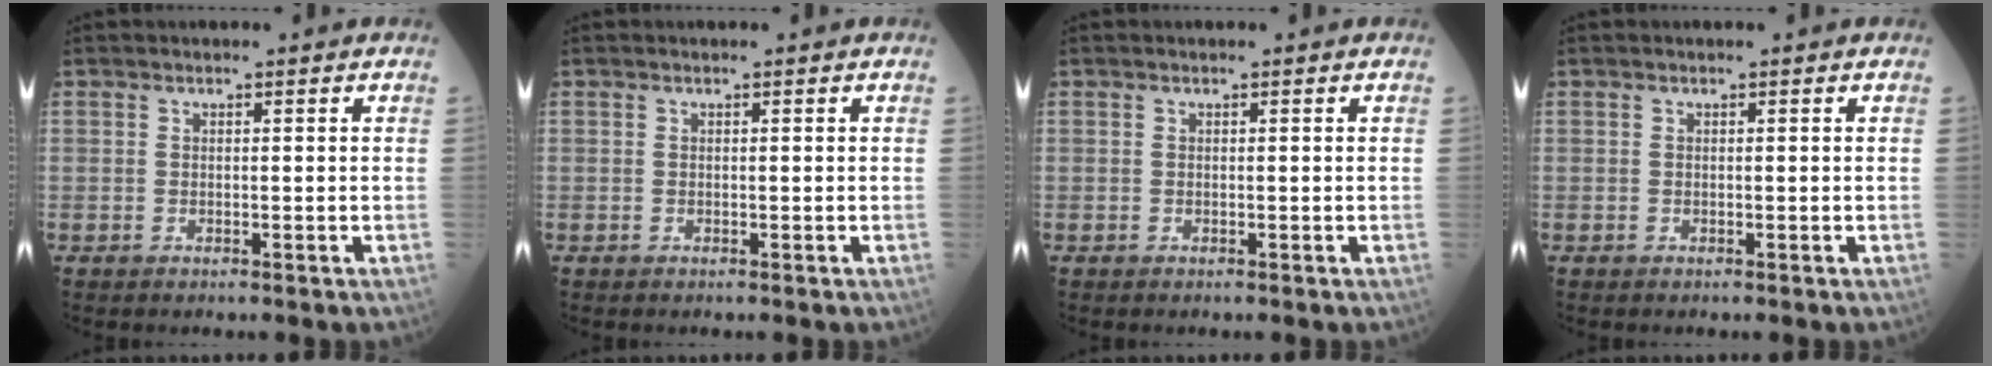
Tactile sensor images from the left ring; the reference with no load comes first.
{"total": 0.0}
{"total": 0.0}
{"total": 0.0}